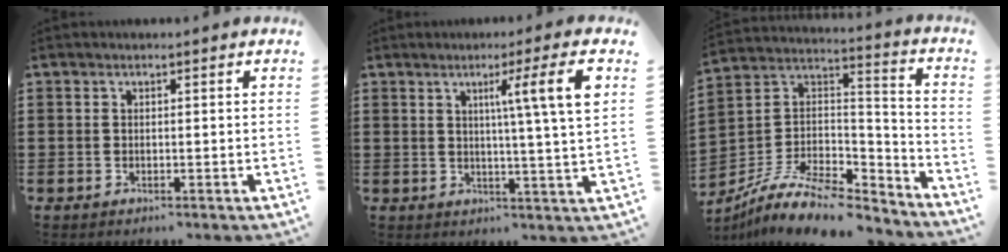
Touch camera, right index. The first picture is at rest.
{"total": 7.9, "force": [3.2, -0.2, 7.2], "torque": [-0.122, -0.009, 0.043]}
{"total": 11.9, "force": [-9.1, 3.8, 6.6], "torque": [-0.128, 0.019, -0.173]}